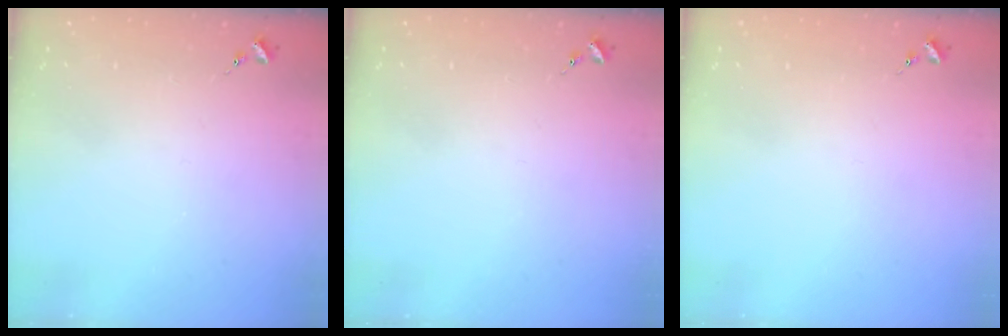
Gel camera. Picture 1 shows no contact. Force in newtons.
{"total": 0.0}
{"total": 0.0}